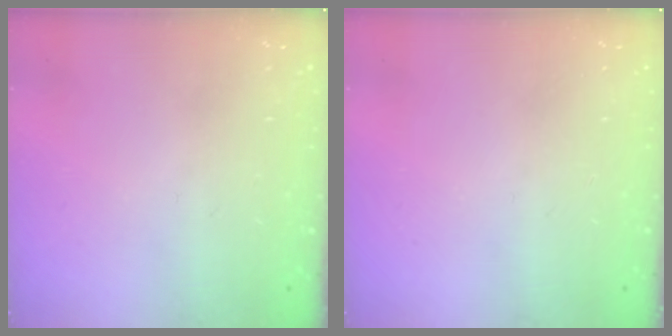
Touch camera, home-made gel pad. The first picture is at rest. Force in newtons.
{"total": 0.0}